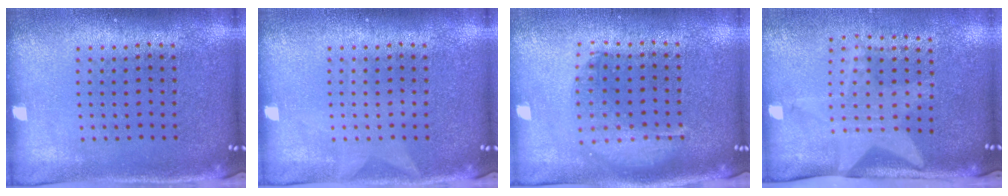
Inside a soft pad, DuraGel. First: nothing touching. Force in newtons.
{"total": 0.6, "press": 0.6, "slide": 0.1}
{"total": 1.3, "press": 1.3, "slide": 0.3}
{"total": 2.0, "press": 1.5, "slide": 1.4}